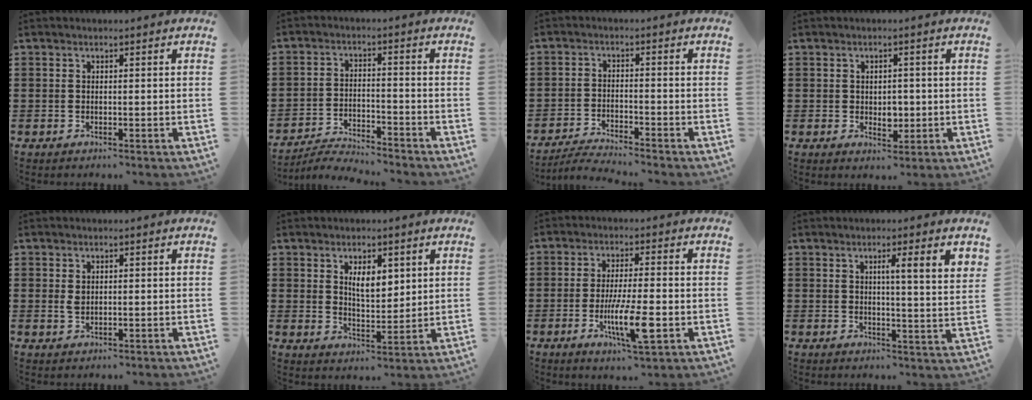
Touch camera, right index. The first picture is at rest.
{"total": 4.0, "force": [-4.0, 0.2, 0.5], "torque": [-0.013, 0.005, -0.083]}
{"total": 3.3, "force": [-3.3, -0.2, 0.6], "torque": [-0.012, 0.000, -0.067]}
{"total": 2.6, "force": [-0.1, 1.8, 1.8], "torque": [-0.022, -0.002, -0.007]}
{"total": 1.5, "force": [0.2, 0.8, 1.3], "torque": [-0.028, 0.004, 0.003]}
{"total": 5.0, "force": [2.1, 2.2, 4.0], "torque": [-0.070, 0.001, 0.032]}
{"total": 9.0, "force": [-2.7, 1.7, 8.4], "torque": [-0.160, -0.013, -0.048]}
{"total": 4.2, "force": [1.9, -0.2, 3.8], "torque": [-0.069, -0.006, 0.028]}